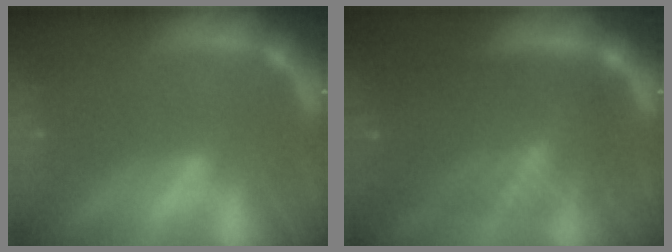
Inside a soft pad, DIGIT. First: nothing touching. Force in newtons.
{"total": 10.0}